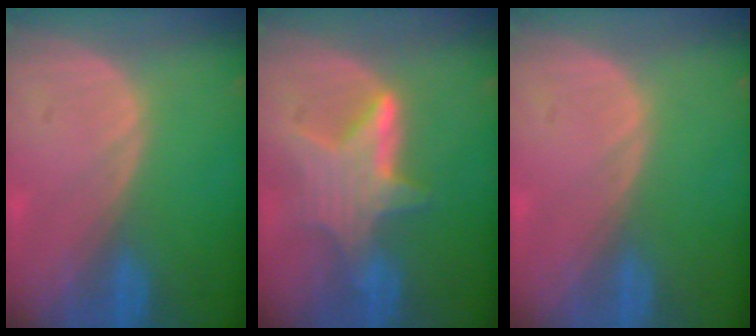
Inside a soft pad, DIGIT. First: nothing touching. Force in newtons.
{"total": 6.5, "press": 6.4, "slide": 1.0}
{"total": 0.0}